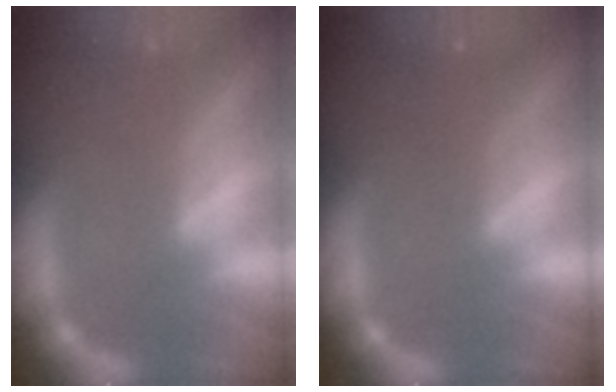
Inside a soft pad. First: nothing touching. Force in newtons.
{"total": 1.9}